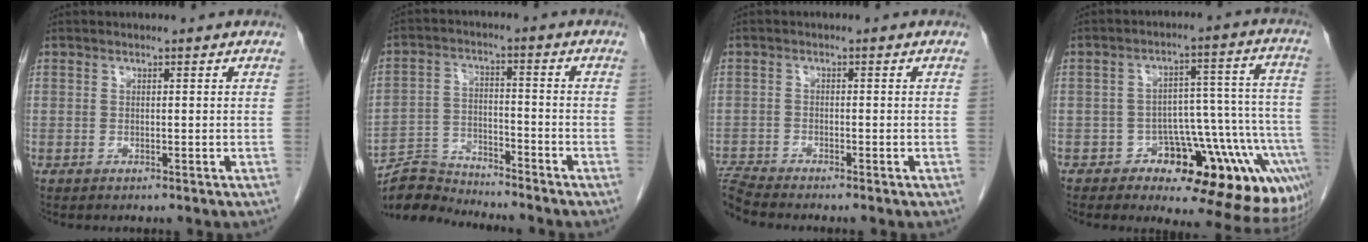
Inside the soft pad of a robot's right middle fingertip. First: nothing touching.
{"total": 7.8, "force": [-7.8, 0.6, -0.2], "torque": [-0.004, 0.006, -0.143]}
{"total": 3.8, "force": [-3.7, -0.8, 0.4], "torque": [-0.015, -0.012, -0.069]}
{"total": 16.5, "force": [-9.4, 6.3, 12.1], "torque": [-0.047, 0.073, -0.114]}